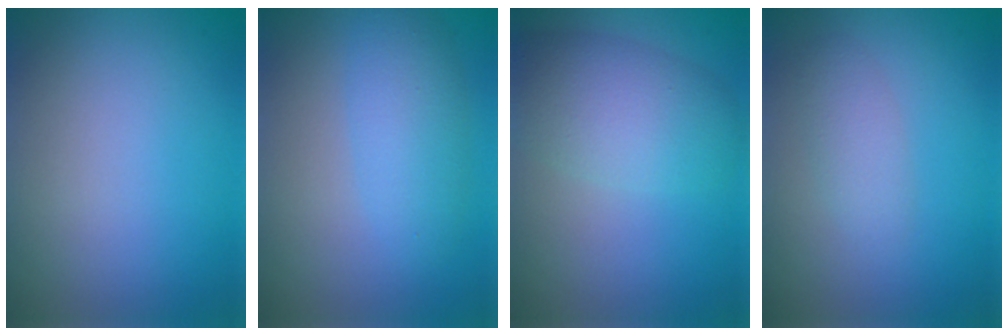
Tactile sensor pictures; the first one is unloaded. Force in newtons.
{"total": 3.7, "press": 3.7, "slide": 0.1}
{"total": 5.8, "press": 5.8, "slide": 0.2}
{"total": 1.9, "press": 1.9, "slide": 0.1}